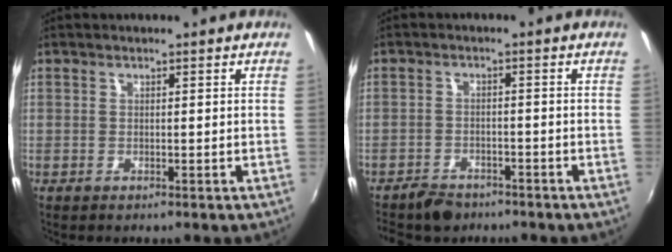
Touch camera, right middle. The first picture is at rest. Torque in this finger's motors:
{"motor_torque": [0.12, -0.11, 0.01, 0.00]}